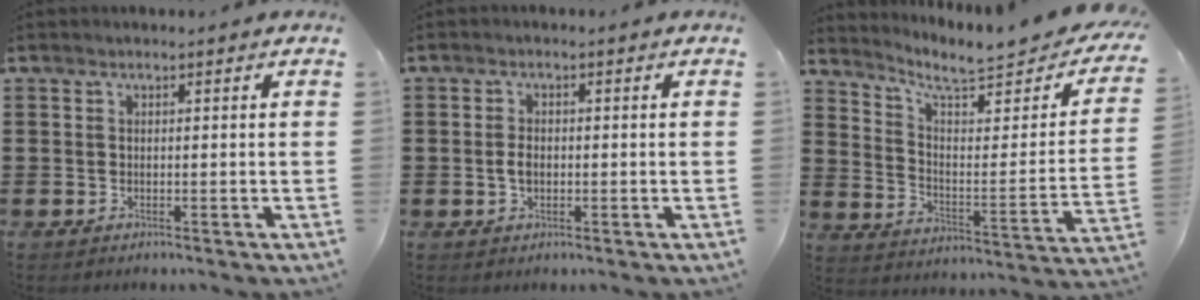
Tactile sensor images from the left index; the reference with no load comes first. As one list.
[{"total": 2.2, "force": [-0.2, 1.3, 1.7], "torque": [-0.043, 0.002, -0.007]}, {"total": 6.3, "force": [5.5, 0.9, 3.0], "torque": [-0.080, -0.046, 0.087]}]